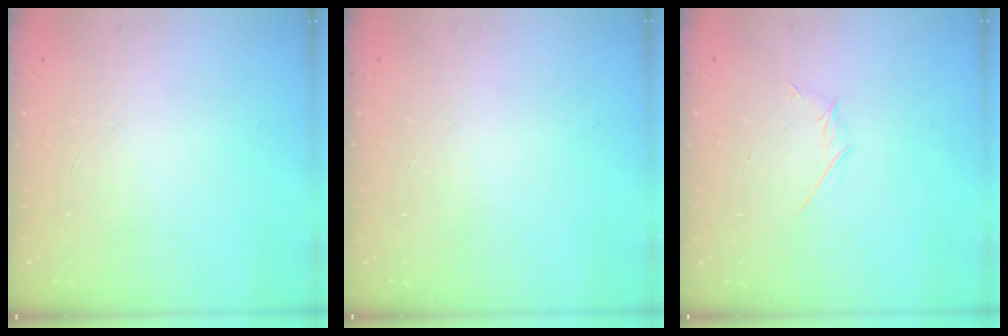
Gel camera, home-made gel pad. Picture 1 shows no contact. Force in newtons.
{"total": 0.0}
{"total": 2.8, "press": 2.7, "slide": 0.8}